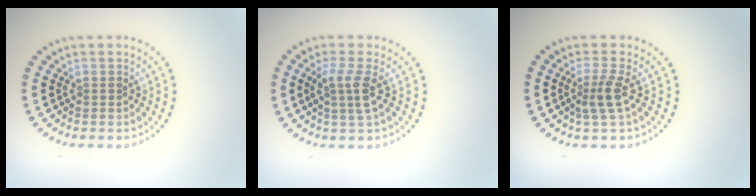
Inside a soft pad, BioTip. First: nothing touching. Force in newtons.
{"total": 2.5, "press": 2.1, "slide": 1.5}
{"total": 2.3, "press": 1.8, "slide": 1.5}